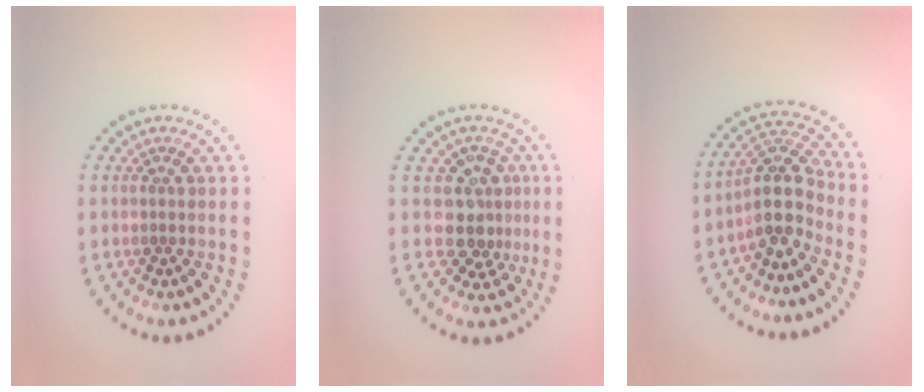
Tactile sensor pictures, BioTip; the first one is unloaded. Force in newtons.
{"total": 3.2, "press": 2.5, "slide": 2.0}
{"total": 4.1, "press": 3.4, "slide": 2.4}